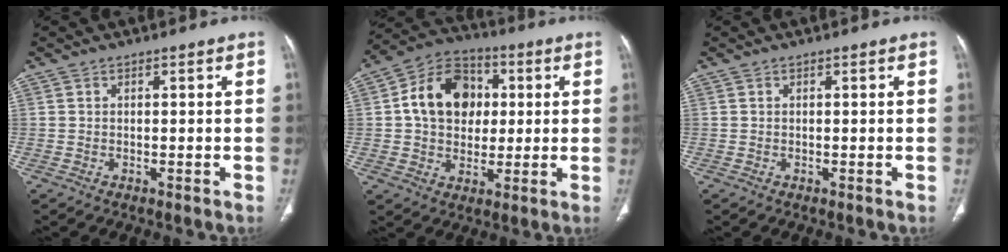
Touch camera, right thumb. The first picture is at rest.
{"total": 14.3, "force": [2.1, 11.1, 8.8], "torque": [-0.117, 0.015, 0.029]}
{"total": 0.0}